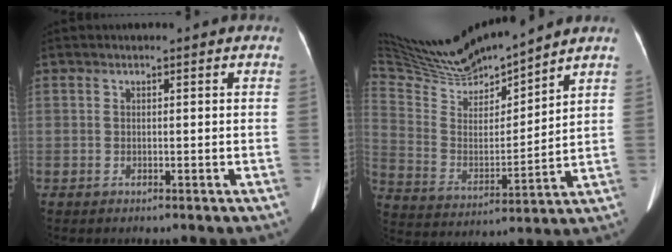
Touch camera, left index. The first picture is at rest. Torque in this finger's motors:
{"motor_torque": [-0.73, -1.41, -0.01, 0.00]}